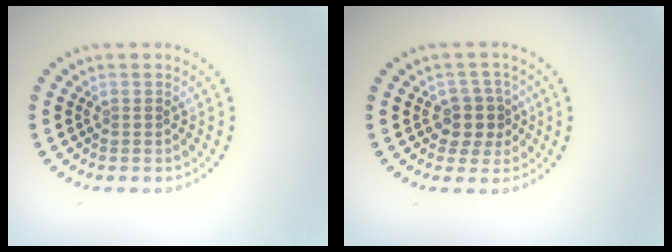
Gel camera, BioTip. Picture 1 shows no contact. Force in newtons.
{"total": 2.7, "press": 2.3, "slide": 1.4}